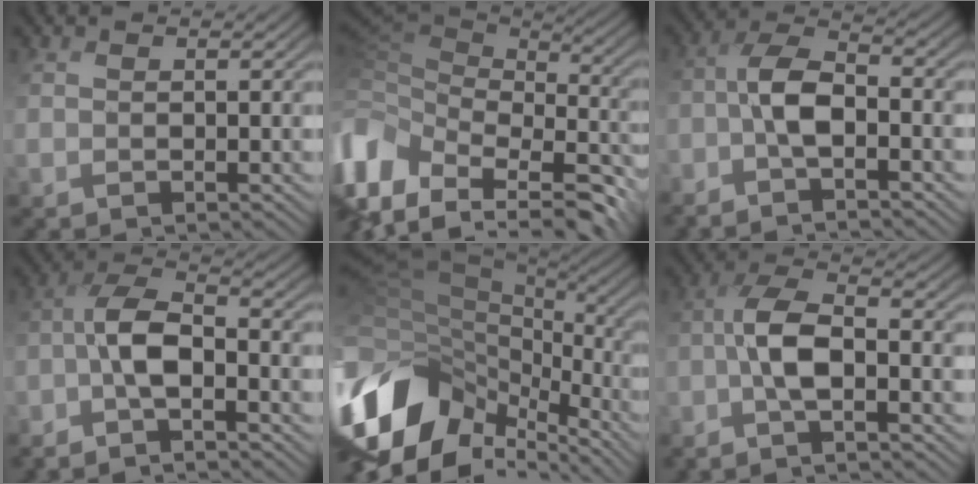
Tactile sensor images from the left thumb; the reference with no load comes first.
{"total": 13.9, "force": [-4.7, 8.5, 9.9], "torque": [-0.273, -0.013, -0.073]}
{"total": 5.9, "force": [-2.5, 2.0, 4.9], "torque": [-0.096, 0.010, -0.062]}
{"total": 6.5, "force": [-3.1, 2.2, 5.2], "torque": [-0.104, 0.008, -0.077]}
{"total": 15.5, "force": [-5.4, 9.9, 10.7], "torque": [-0.278, 0.000, -0.094]}
{"total": 6.7, "force": [-2.2, 2.1, 6.0], "torque": [-0.119, 0.012, -0.056]}